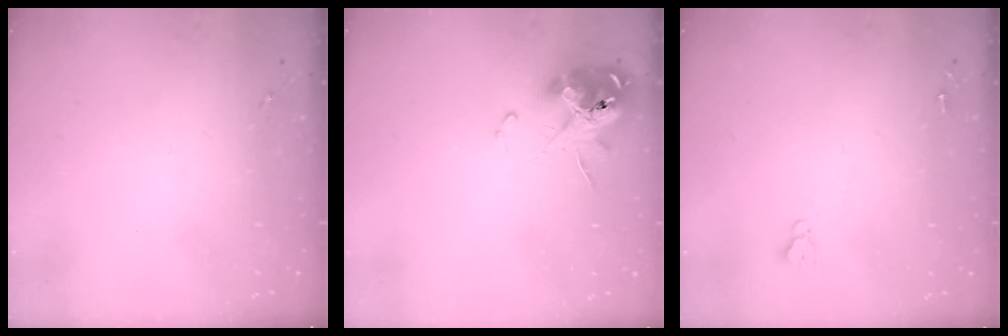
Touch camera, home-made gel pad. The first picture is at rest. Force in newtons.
{"total": 12.4, "press": 12.2, "slide": 1.6}
{"total": 3.8, "press": 3.8, "slide": 0.3}